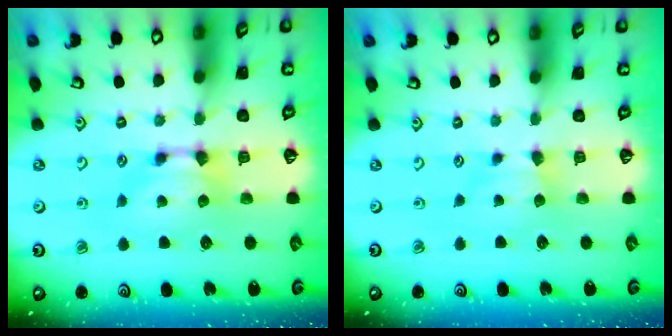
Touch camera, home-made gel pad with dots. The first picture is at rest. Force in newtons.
{"total": 1.4, "press": 1.3, "slide": 0.5}